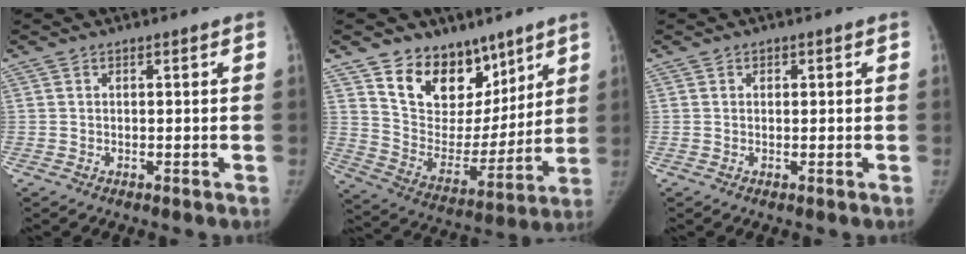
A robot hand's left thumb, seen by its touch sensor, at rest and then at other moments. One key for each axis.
{"total": 16.8, "fx": 11.1, "fy": 10.9, "fz": 6.3, "tx": -0.044, "ty": -0.071, "tz": 0.202}
{"total": 0.6, "fx": 0.3, "fy": 0.5, "fz": 0.2, "tx": 0.003, "ty": -0.001, "tz": 0.003}